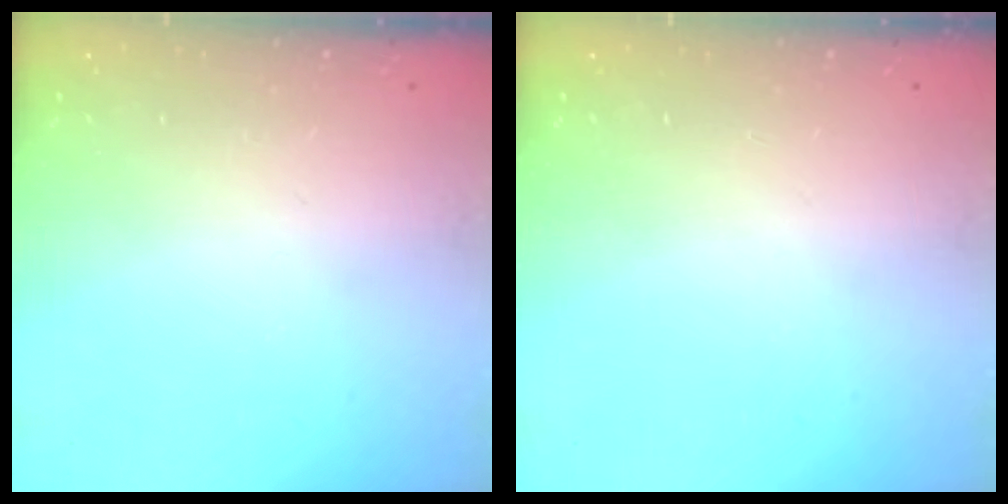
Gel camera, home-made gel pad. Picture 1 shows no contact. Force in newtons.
{"total": 0.0}